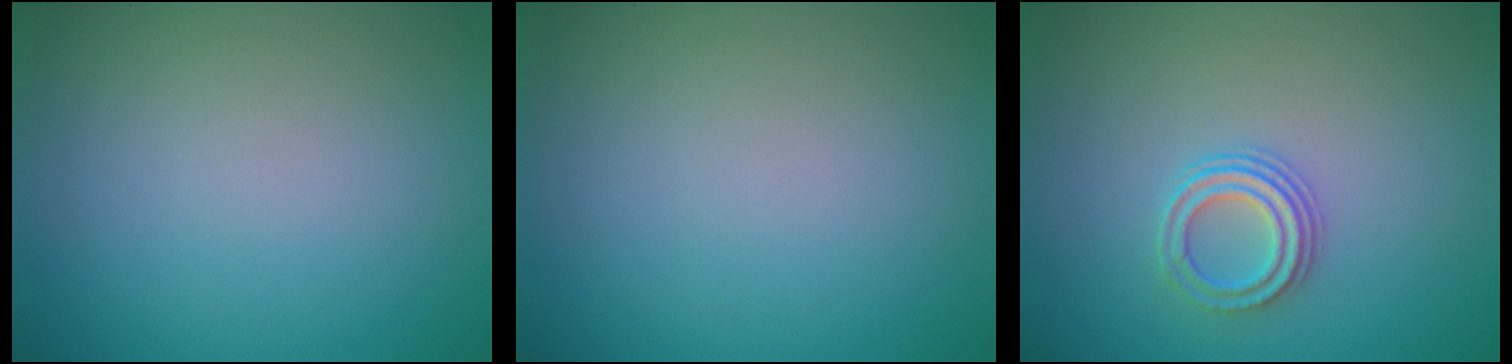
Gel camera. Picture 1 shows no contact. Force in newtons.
{"total": 0.0}
{"total": 2.5, "press": 2.2, "slide": 1.2}